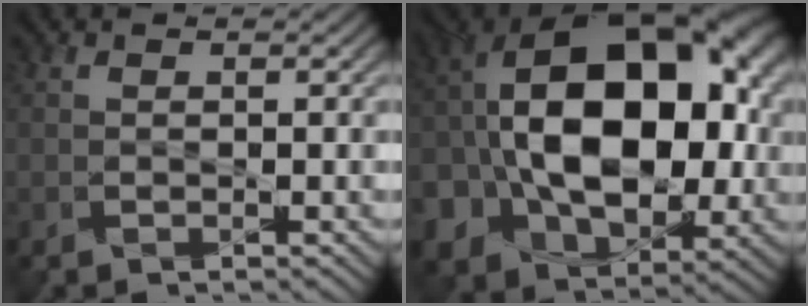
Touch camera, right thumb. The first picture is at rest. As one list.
[{"total": 21.1, "force": [-0.6, 14.6, 15.3], "torque": [-0.271, -0.017, 0.001]}]